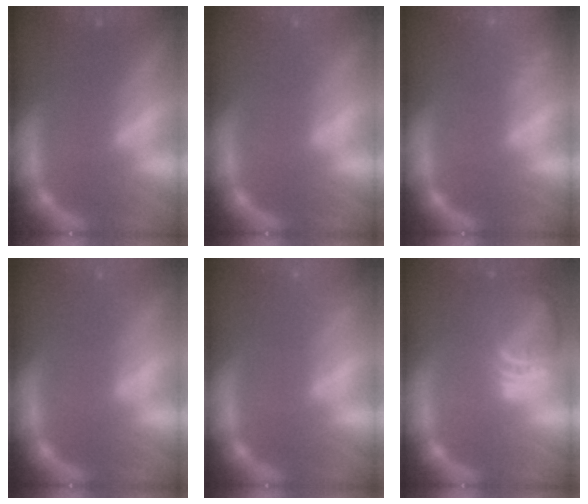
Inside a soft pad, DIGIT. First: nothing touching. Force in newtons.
{"total": 1.9}
{"total": 8.0}
{"total": 1.9}
{"total": 5.0}
{"total": 9.0}